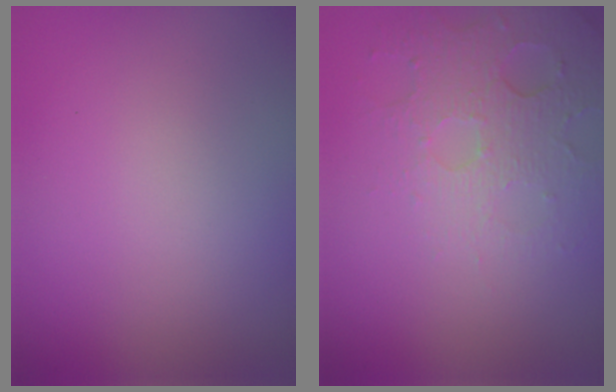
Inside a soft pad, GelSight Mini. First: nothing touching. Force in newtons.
{"total": 5.0, "press": 3.3, "slide": 3.8}